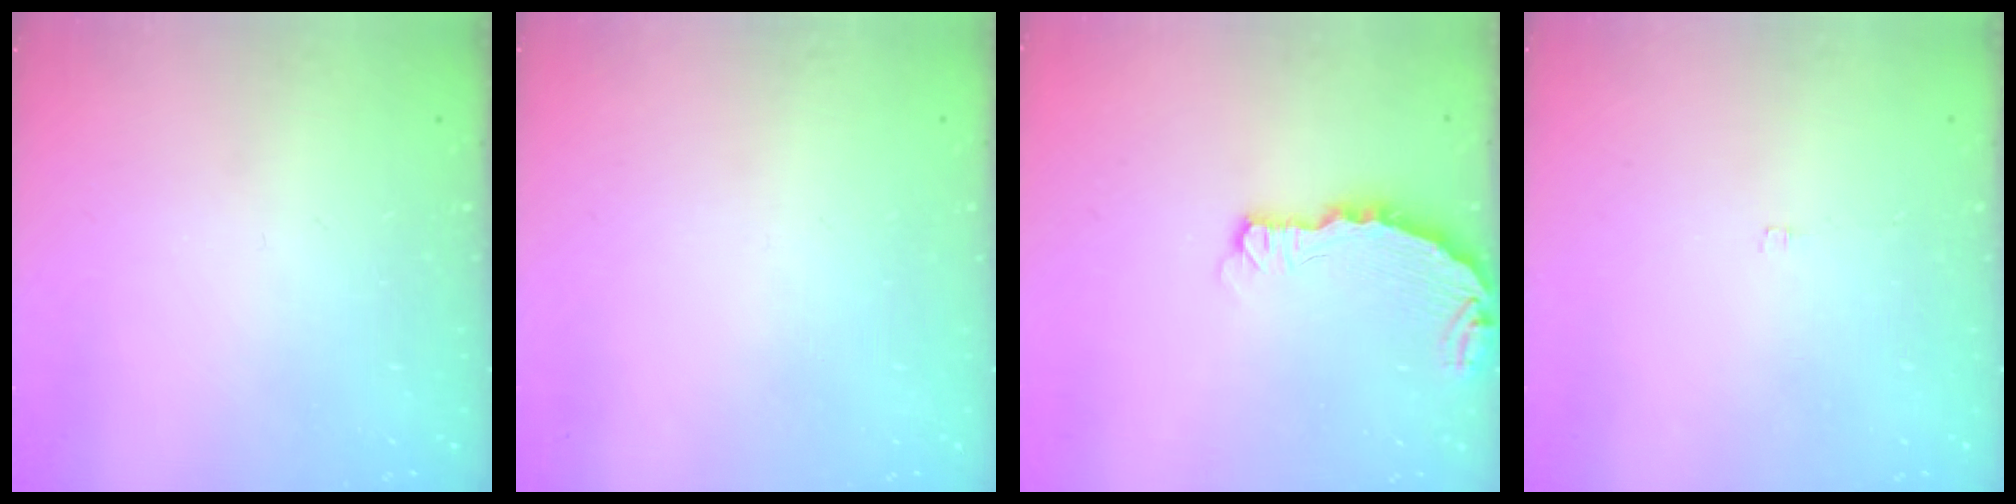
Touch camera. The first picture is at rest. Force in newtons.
{"total": 1.5, "press": 1.4, "slide": 0.2}
{"total": 4.6, "press": 4.6, "slide": 0.5}
{"total": 1.3, "press": 1.3, "slide": 0.2}